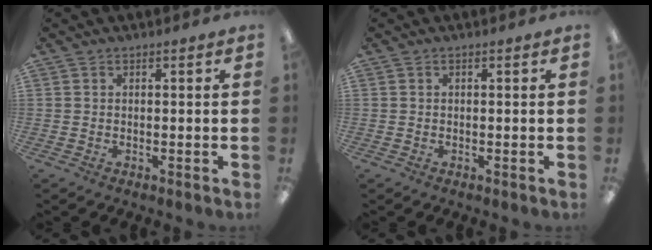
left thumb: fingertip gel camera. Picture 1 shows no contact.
{"total": 0.0}